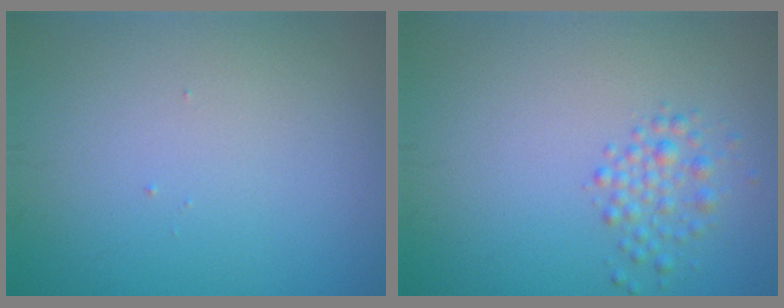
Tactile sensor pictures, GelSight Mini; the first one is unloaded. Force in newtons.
{"total": 1.9, "press": 1.9, "slide": 0.1}